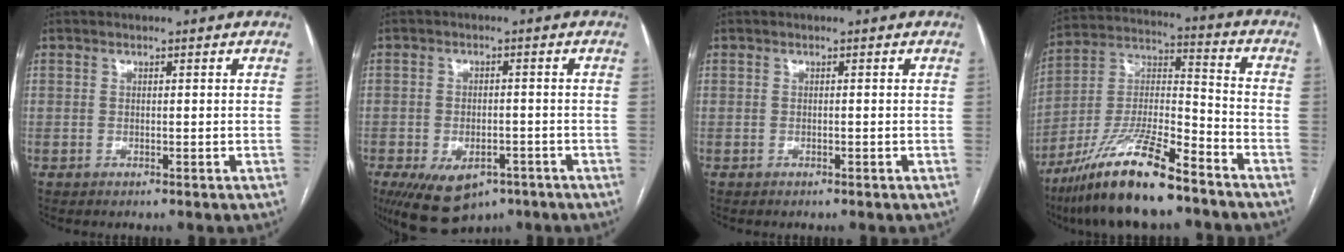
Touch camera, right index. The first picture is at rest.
{"total": 10.8, "force": [-6.0, 6.5, 6.1], "torque": [-0.121, -0.003, -0.081]}
{"total": 0.0}
{"total": 17.1, "force": [-12.2, 2.5, 11.7], "torque": [-0.239, -0.015, -0.221]}